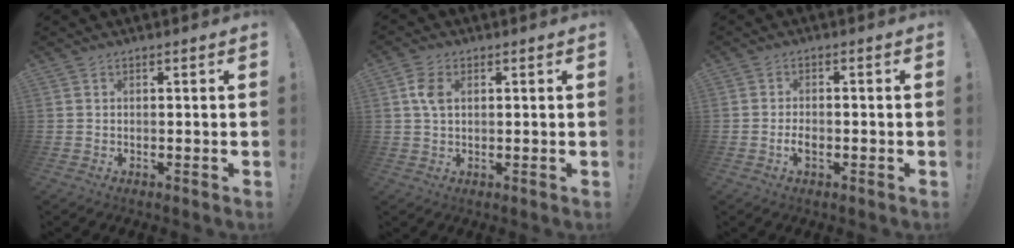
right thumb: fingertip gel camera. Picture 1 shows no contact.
{"total": 5.4, "force": [1.5, 3.1, 4.1], "torque": [-0.076, 0.001, 0.025]}
{"total": 3.0, "force": [-1.4, 1.3, 2.3], "torque": [-0.050, 0.006, -0.025]}